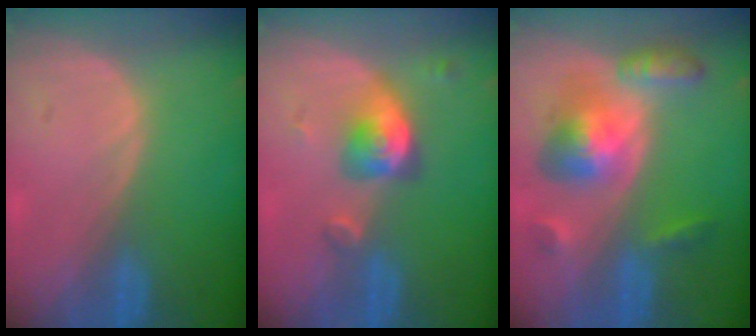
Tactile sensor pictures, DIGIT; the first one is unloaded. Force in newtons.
{"total": 4.9, "press": 4.8, "slide": 1.1}
{"total": 8.2, "press": 8.2, "slide": 0.5}